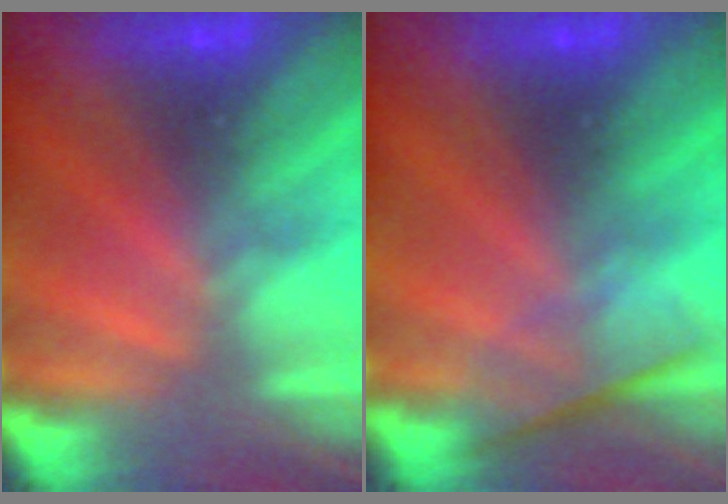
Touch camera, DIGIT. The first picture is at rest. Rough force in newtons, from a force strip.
{"total": 2.4}